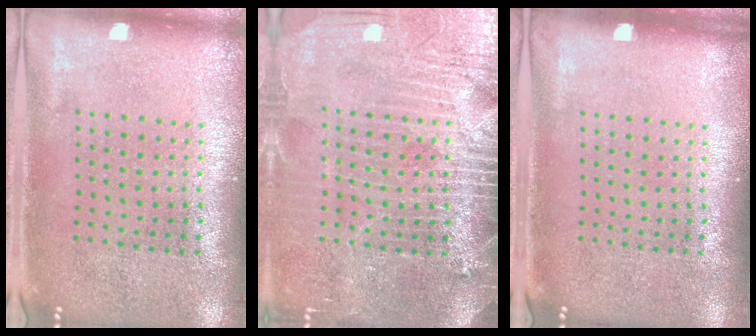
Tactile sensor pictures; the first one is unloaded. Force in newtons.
{"total": 3.7, "press": 3.5, "slide": 1.4}
{"total": 0.0}